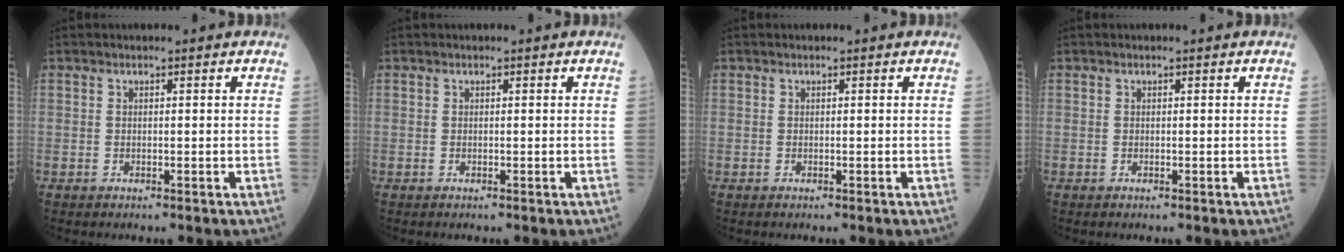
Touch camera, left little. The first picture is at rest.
{"total": 0.0}
{"total": 0.0}
{"total": 0.0}